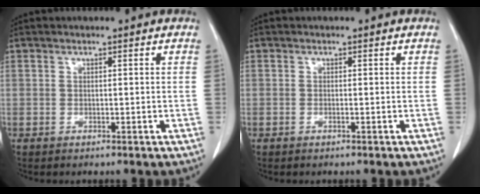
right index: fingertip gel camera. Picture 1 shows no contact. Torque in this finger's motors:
{"motor_torque": [0.03, 0.01, -0.03, 0.01]}